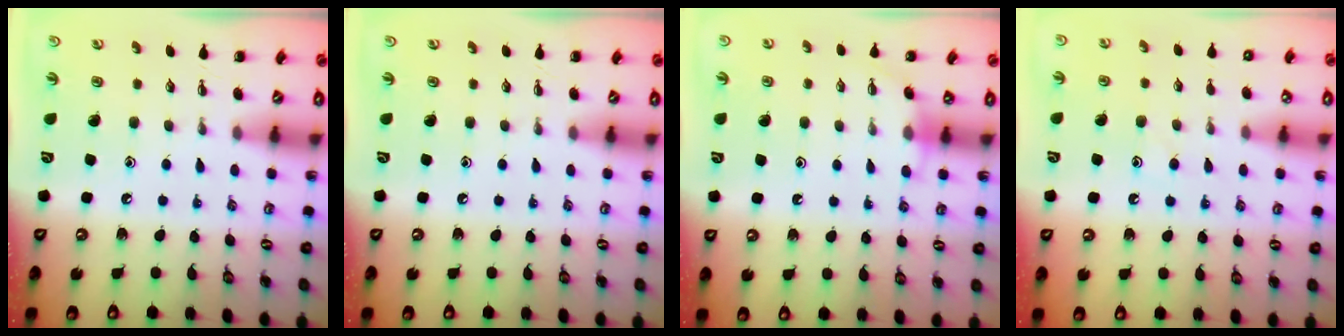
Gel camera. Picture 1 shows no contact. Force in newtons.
{"total": 0.0}
{"total": 5.3, "press": 5.1, "slide": 1.4}
{"total": 7.7, "press": 7.7, "slide": 1.0}